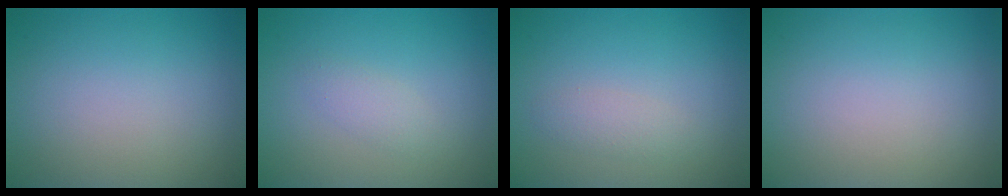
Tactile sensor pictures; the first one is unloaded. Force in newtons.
{"total": 1.4, "press": 1.4, "slide": 0.0}
{"total": 1.3, "press": 1.3, "slide": 0.1}
{"total": 0.0}